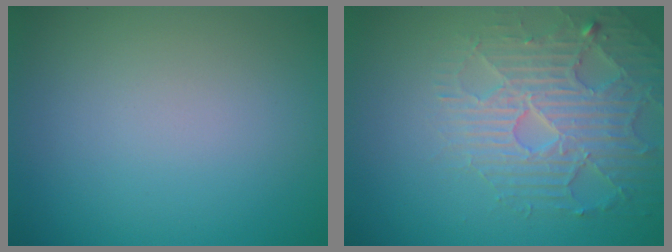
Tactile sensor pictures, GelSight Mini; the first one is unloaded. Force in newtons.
{"total": 4.4, "press": 4.3, "slide": 0.8}